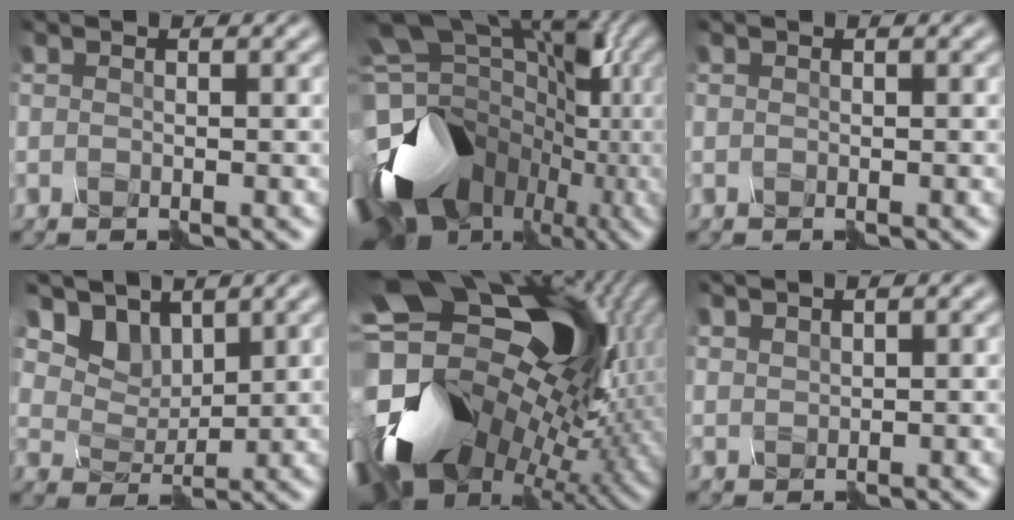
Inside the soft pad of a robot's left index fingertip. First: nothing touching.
{"total": 16.2, "force": [-3.7, 11.6, 10.7], "torque": [-0.201, 0.012, -0.031]}
{"total": 0.0}
{"total": 4.5, "force": [4.0, 2.0, 0.4], "torque": [-0.026, -0.005, 0.078]}
{"total": 17.7, "force": [-2.1, 11.8, 13.0], "torque": [-0.254, -0.038, -0.009]}
{"total": 2.1, "force": [1.7, -0.5, -1.1], "torque": [0.013, 0.007, 0.041]}